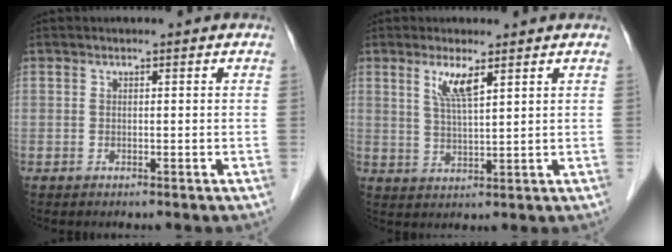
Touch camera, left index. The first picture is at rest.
{"total": 4.3, "force": [2.4, 0.2, 3.5], "torque": [-0.073, -0.005, 0.049]}